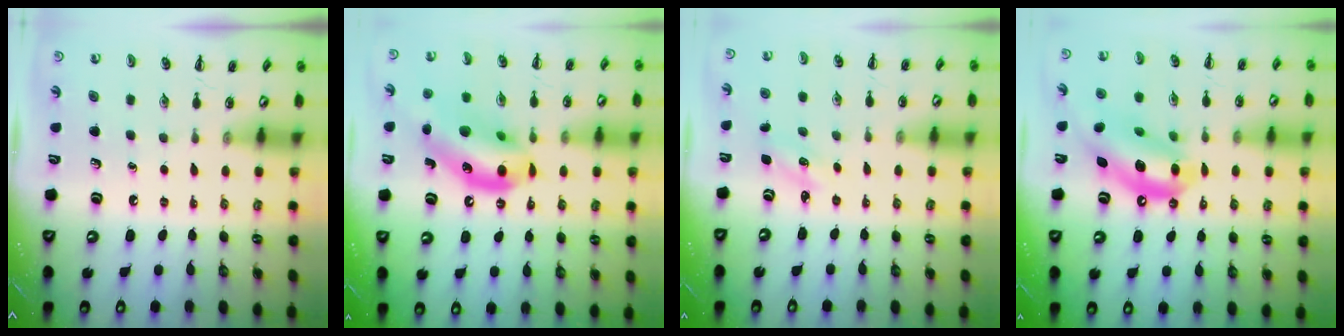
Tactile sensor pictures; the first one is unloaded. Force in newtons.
{"total": 17.3, "press": 16.7, "slide": 4.4}
{"total": 1.8, "press": 1.7, "slide": 0.5}
{"total": 14.0, "press": 13.6, "slide": 3.6}